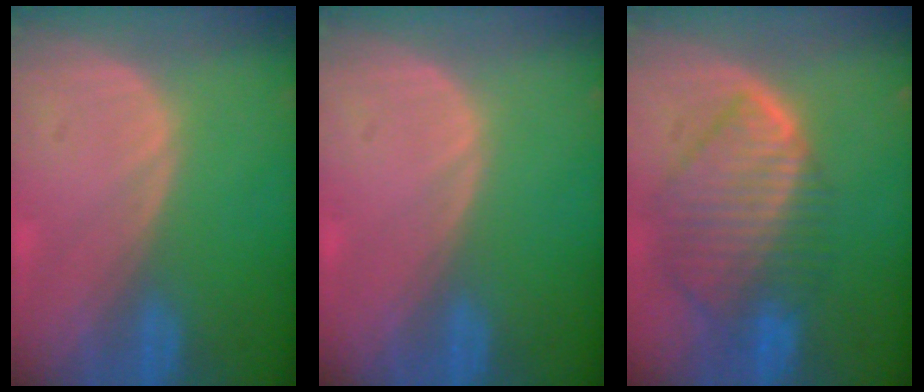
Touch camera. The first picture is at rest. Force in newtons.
{"total": 0.0}
{"total": 10.0, "press": 8.7, "slide": 5.0}